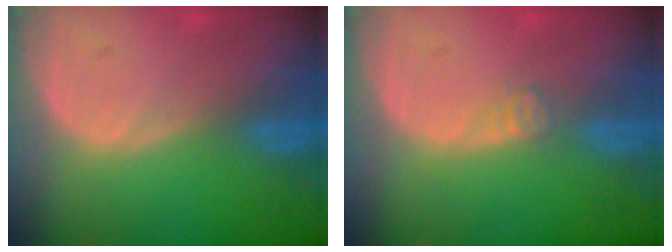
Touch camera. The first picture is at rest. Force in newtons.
{"total": 2.0, "press": 1.6, "slide": 1.1}